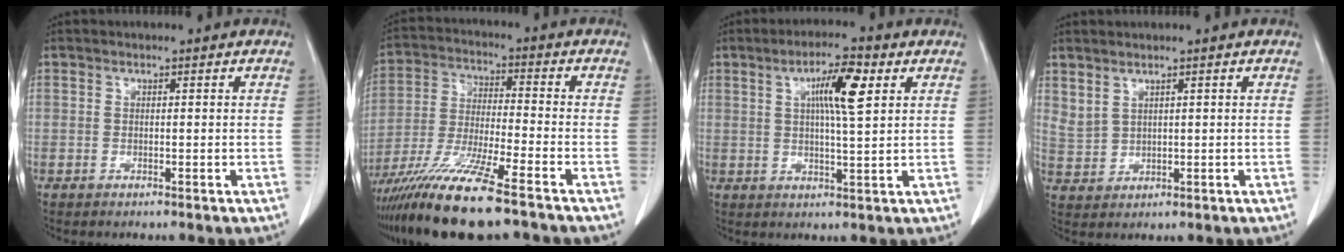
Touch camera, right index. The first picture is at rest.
{"total": 15.3, "force": [-11.3, 0.5, 10.3], "torque": [-0.211, -0.042, -0.204]}
{"total": 7.5, "force": [2.7, 0.7, 7.0], "torque": [-0.123, 0.005, 0.043]}
{"total": 2.8, "force": [2.2, 1.2, 1.3], "torque": [-0.032, -0.003, 0.057]}